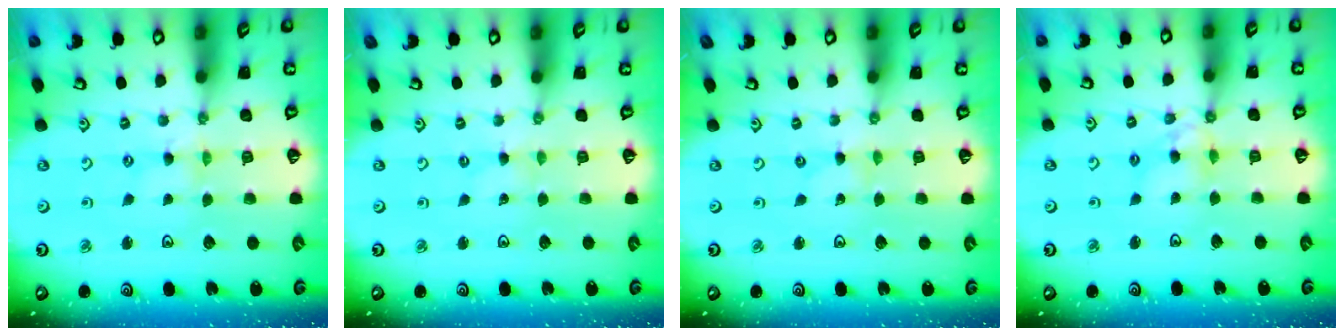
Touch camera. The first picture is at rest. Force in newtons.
{"total": 0.0}
{"total": 0.0}
{"total": 7.1, "press": 7.0, "slide": 0.9}